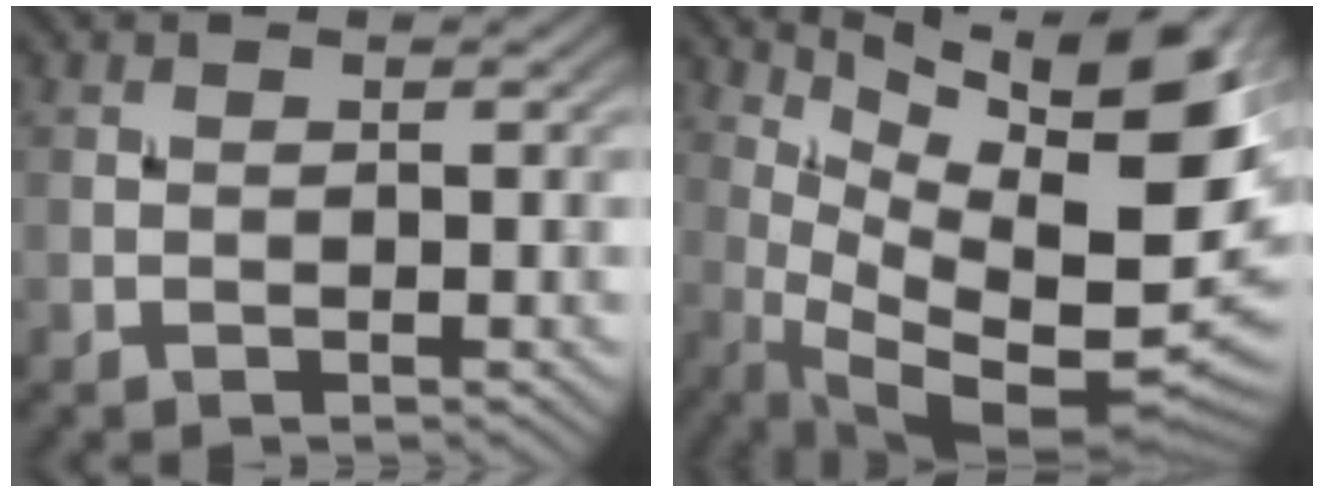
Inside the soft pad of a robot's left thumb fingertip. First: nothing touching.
{"total": 16.7, "force": [4.7, 5.5, 15.1], "torque": [-0.241, 0.005, 0.108]}